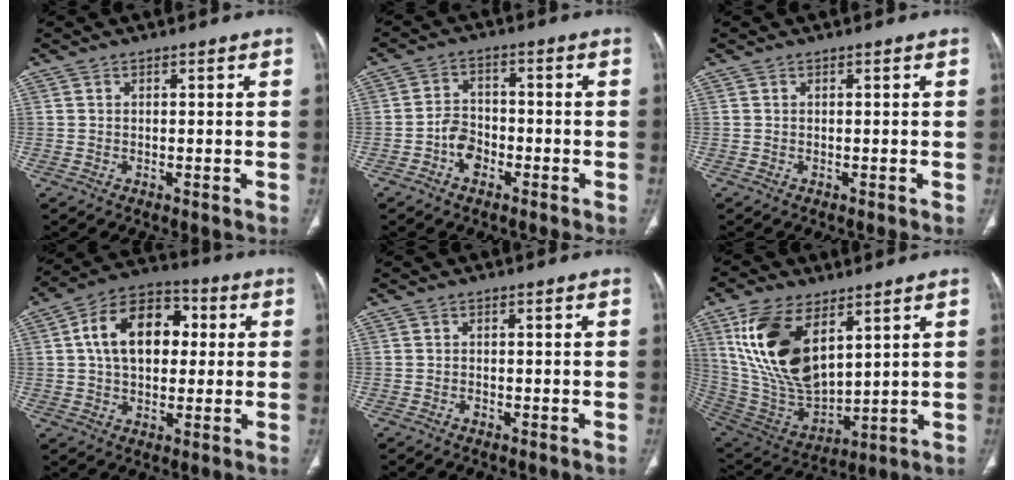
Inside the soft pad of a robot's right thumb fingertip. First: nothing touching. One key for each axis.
{"total": 5.1, "fx": -2.4, "fy": 3.6, "fz": 2.7, "tx": -0.032, "ty": 0.023, "tz": -0.049}
{"total": 0.0}
{"total": 15.2, "fx": 2.7, "fy": 9.9, "fz": 11.2, "tx": -0.158, "ty": 0.020, "tz": 0.035}
{"total": 0.6, "fx": -0.4, "fy": 0.3, "fz": 0.2, "tx": -0.003, "ty": 0.002, "tz": -0.009}
{"total": 20.1, "fx": 8.3, "fy": 10.4, "fz": 15.1, "tx": -0.273, "ty": -0.036, "tz": 0.173}